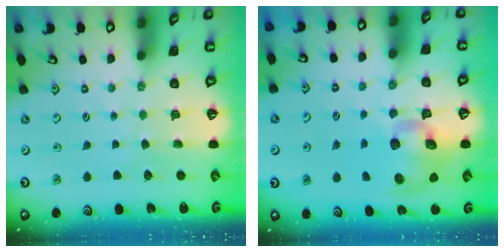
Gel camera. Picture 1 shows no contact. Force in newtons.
{"total": 11.5, "press": 11.4, "slide": 1.9}